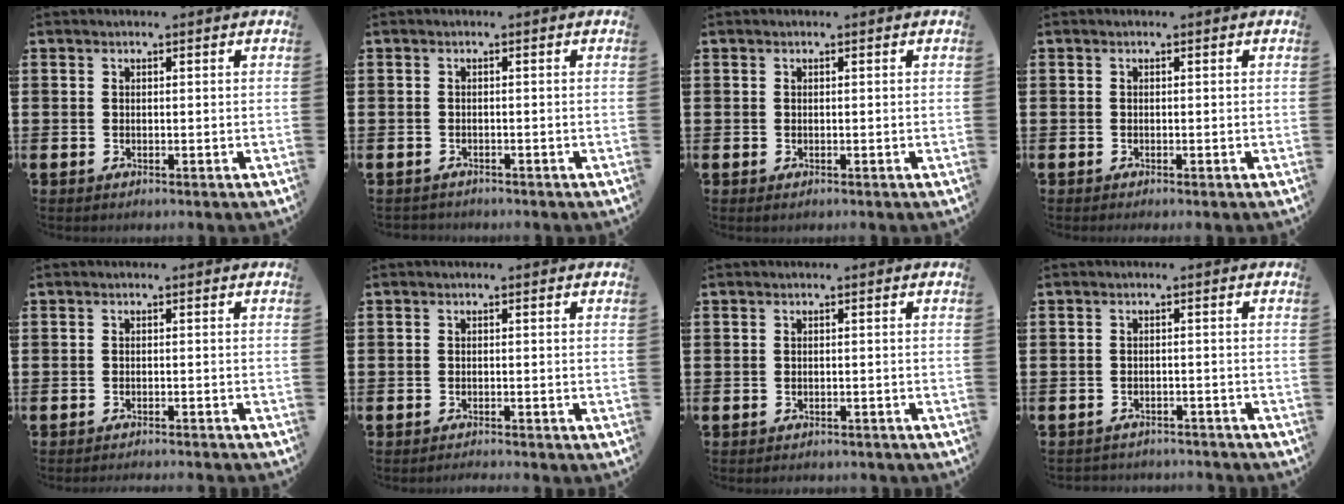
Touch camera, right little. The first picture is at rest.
{"total": 0.7, "force": [-0.6, 0.1, -0.1], "torque": [0.000, -0.001, -0.014]}
{"total": 0.0}
{"total": 0.0}
{"total": 1.0, "force": [-0.9, -0.2, 0.0], "torque": [0.000, 0.000, -0.020]}
{"total": 0.8, "force": [-0.7, -0.1, 0.1], "torque": [-0.003, -0.002, -0.015]}
{"total": 0.7, "force": [-0.7, 0.1, 0.0], "torque": [-0.002, -0.002, -0.014]}
{"total": 1.7, "force": [-1.7, 0.0, -0.2], "torque": [-0.001, 0.002, -0.037]}